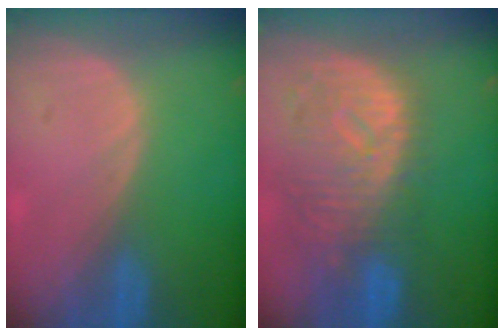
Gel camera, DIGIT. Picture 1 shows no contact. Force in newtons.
{"total": 11.4, "press": 10.0, "slide": 5.5}